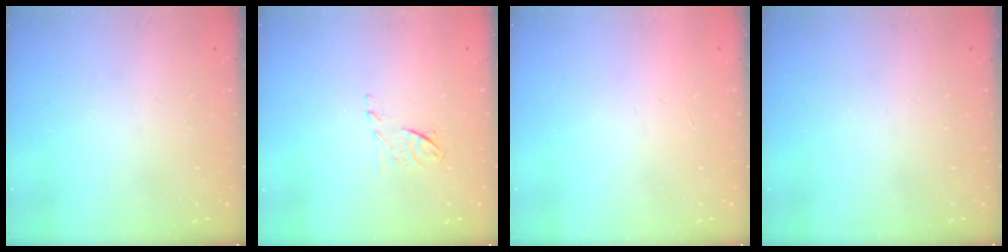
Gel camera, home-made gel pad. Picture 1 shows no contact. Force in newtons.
{"total": 4.8, "press": 4.7, "slide": 0.9}
{"total": 1.5, "press": 1.5, "slide": 0.1}
{"total": 0.0}